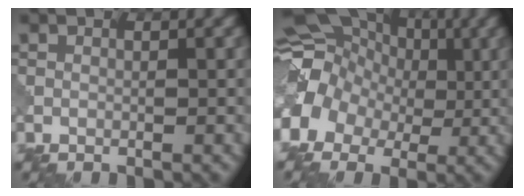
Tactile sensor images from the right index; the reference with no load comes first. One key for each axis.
{"total": 9.2, "fx": -0.7, "fy": 7.8, "fz": 4.8, "tx": -0.083, "ty": 0.001, "tz": -0.030}